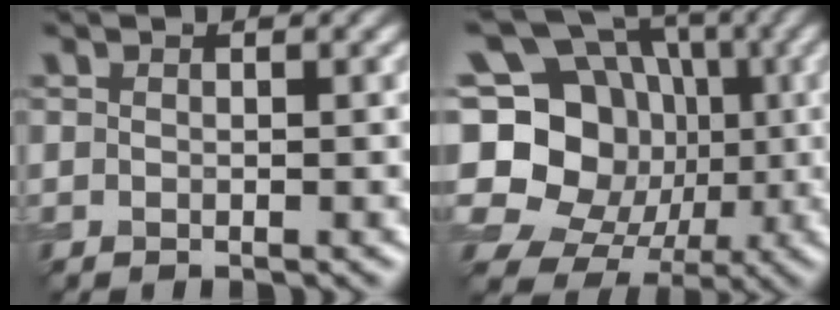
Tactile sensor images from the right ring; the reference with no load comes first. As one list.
[{"total": 19.7, "force": [-1.2, 17.6, 8.7], "torque": [-0.196, 0.042, -0.058]}]